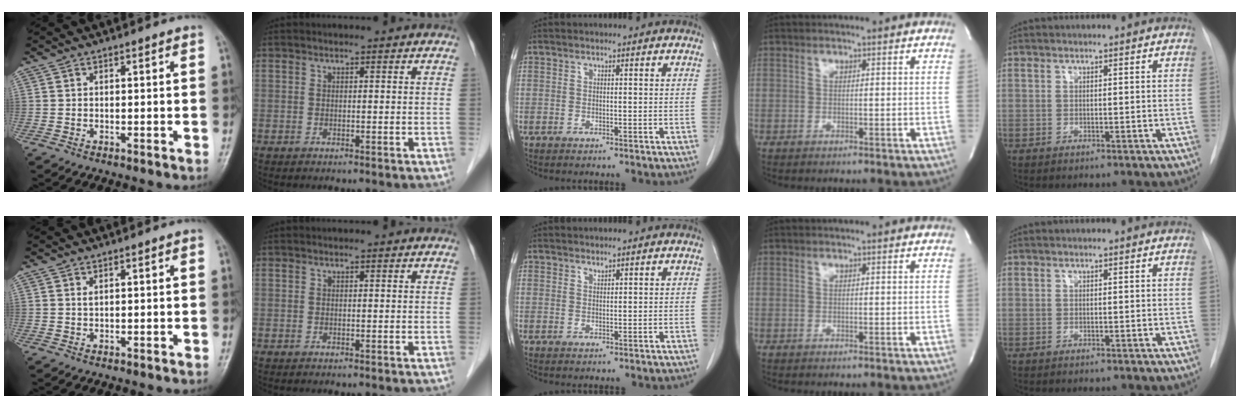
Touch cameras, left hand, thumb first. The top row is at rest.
{"thumb": {"total": 0.8, "force": [0.3, 0.3, 0.7], "torque": [-0.014, 0.006, 0.009]}, "middle": {"total": 0.6, "force": [0.6, 0.0, 0.1], "torque": [-0.006, -0.006, 0.012]}}